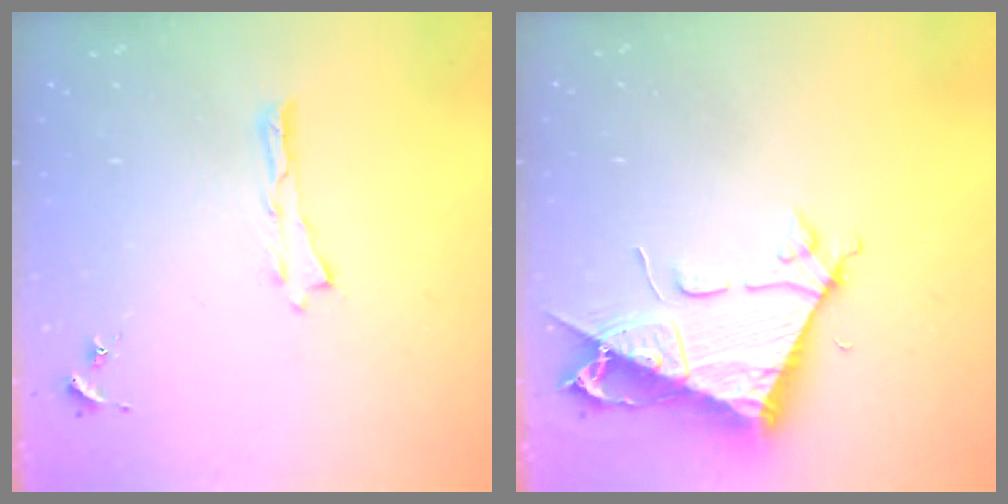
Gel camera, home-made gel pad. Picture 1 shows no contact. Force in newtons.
{"total": 7.6, "press": 7.5, "slide": 0.9}